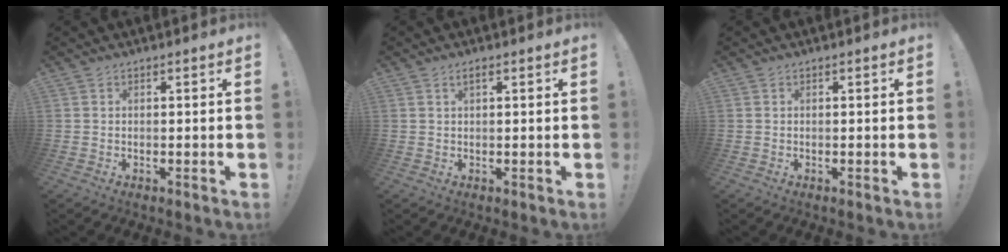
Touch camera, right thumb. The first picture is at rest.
{"total": 1.5, "force": [0.7, 0.5, 1.3], "torque": [-0.025, 0.002, 0.011]}
{"total": 0.0}